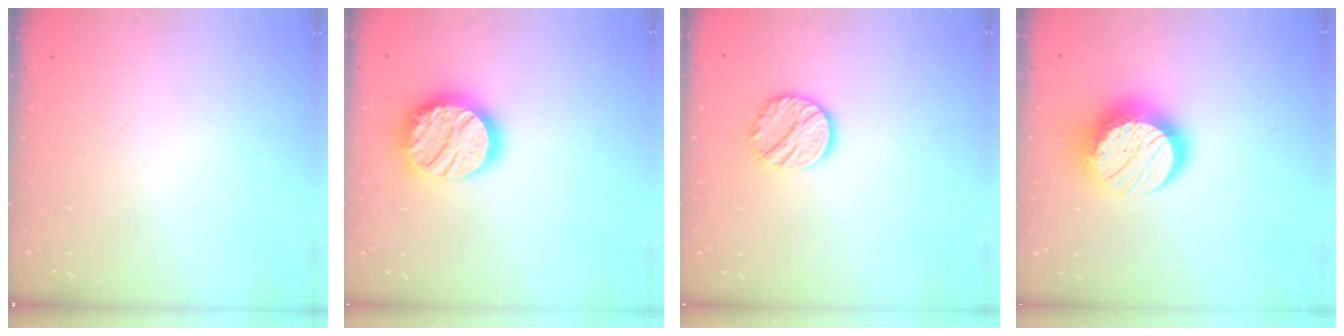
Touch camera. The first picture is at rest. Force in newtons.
{"total": 19.2, "press": 19.1, "slide": 1.3}
{"total": 11.0, "press": 11.0, "slide": 0.5}
{"total": 14.2, "press": 14.1, "slide": 1.4}